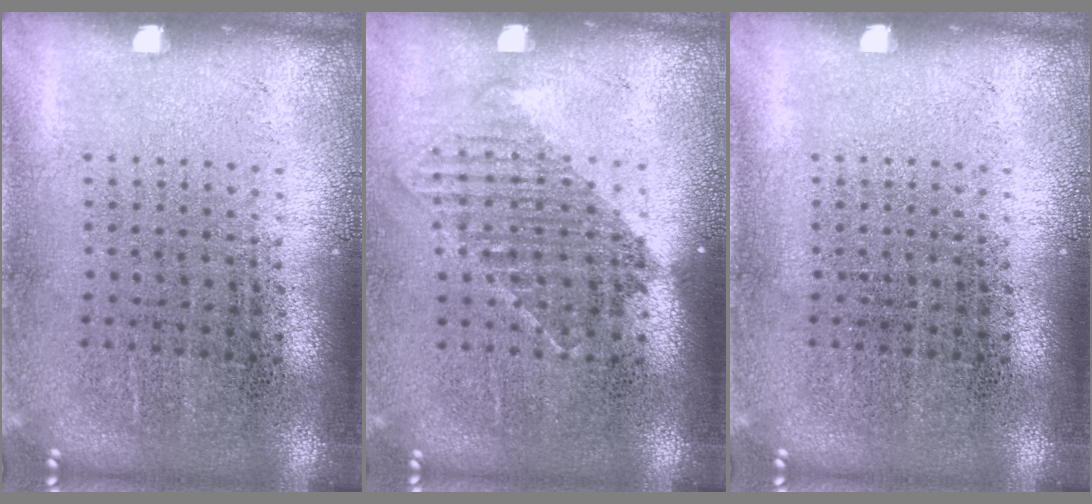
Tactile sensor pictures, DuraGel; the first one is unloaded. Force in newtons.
{"total": 1.2, "press": 1.0, "slide": 0.7}
{"total": 0.0}